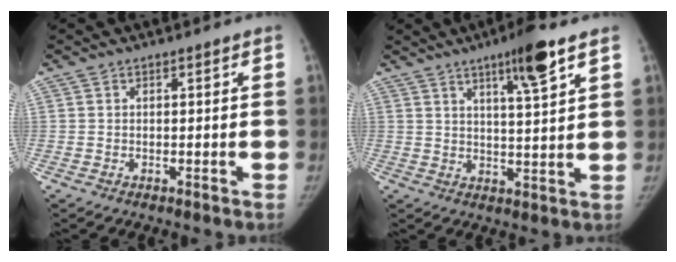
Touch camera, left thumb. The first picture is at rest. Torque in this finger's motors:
{"motor_torque": [0.92, -0.18, 0.99, -0.90, 0.30]}